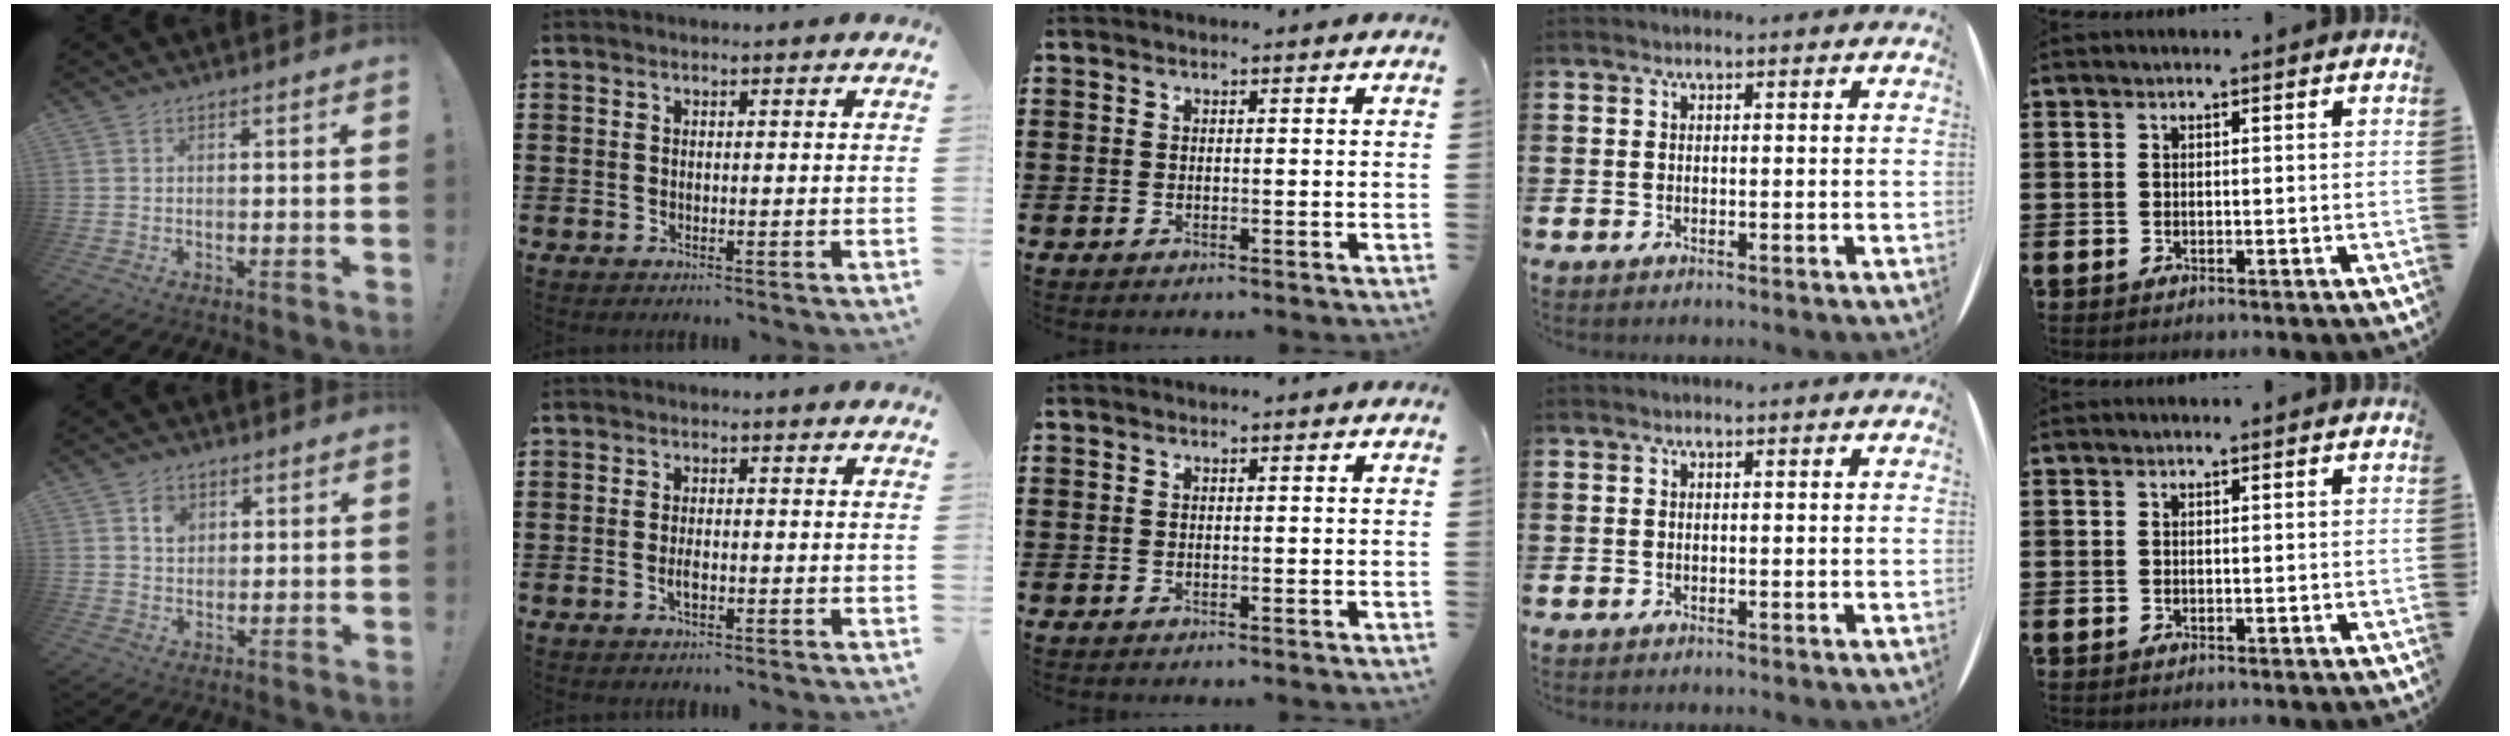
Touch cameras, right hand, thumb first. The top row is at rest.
{"thumb": {"total": 4.3, "force": [1.7, 3.5, 1.8], "torque": [-0.018, -0.006, 0.028]}, "index": {"total": 2.0, "force": [-0.6, 0.7, 1.7], "torque": [-0.032, -0.001, -0.010]}}